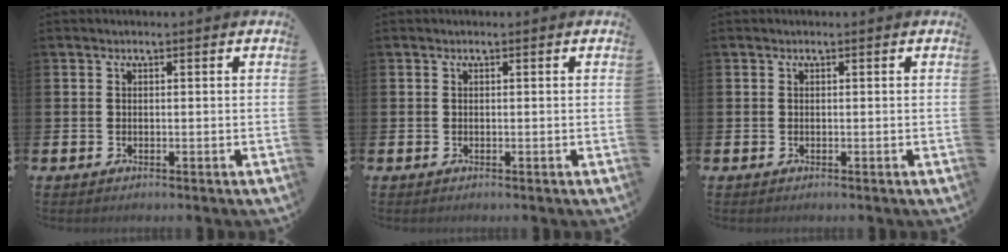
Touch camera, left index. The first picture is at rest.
{"total": 0.0}
{"total": 0.0}